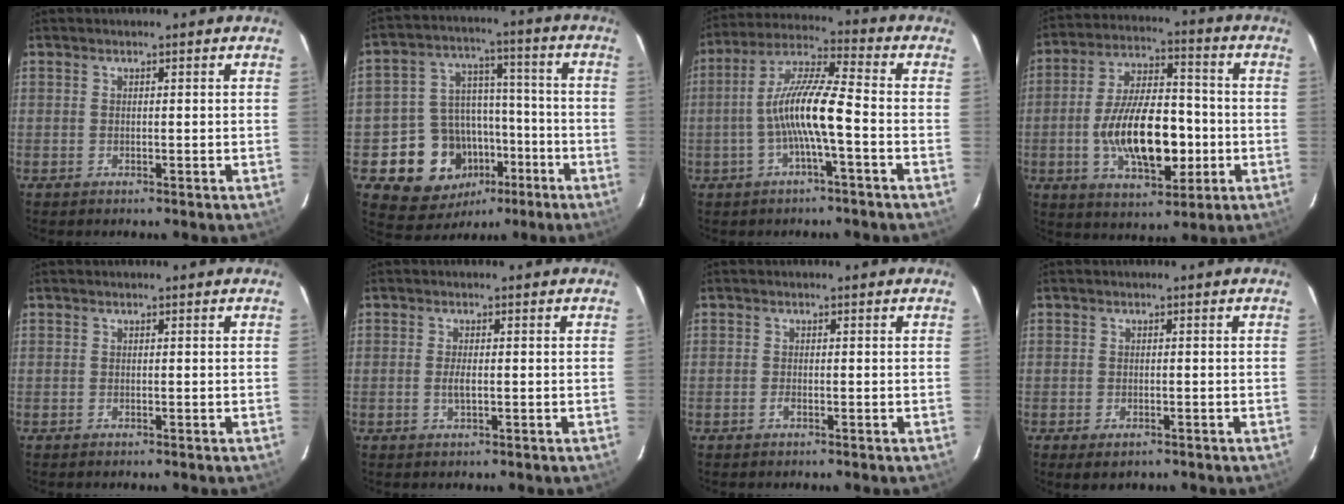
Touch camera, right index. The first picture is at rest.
{"total": 14.9, "force": [-6.3, 12.3, 5.6], "torque": [-0.126, 0.045, -0.069]}
{"total": 10.6, "force": [-2.7, 1.0, 10.2], "torque": [-0.209, 0.014, -0.053]}
{"total": 17.0, "force": [-3.4, 7.8, 14.7], "torque": [-0.276, 0.004, -0.049]}
{"total": 0.0}
{"total": 1.9, "force": [-0.3, 0.6, 1.8], "torque": [-0.037, -0.003, -0.006]}
{"total": 0.8, "force": [-0.6, 0.3, 0.5], "torque": [-0.009, 0.000, -0.013]}
{"total": 2.9, "force": [-1.8, 1.5, 1.8], "torque": [-0.035, -0.011, -0.028]}